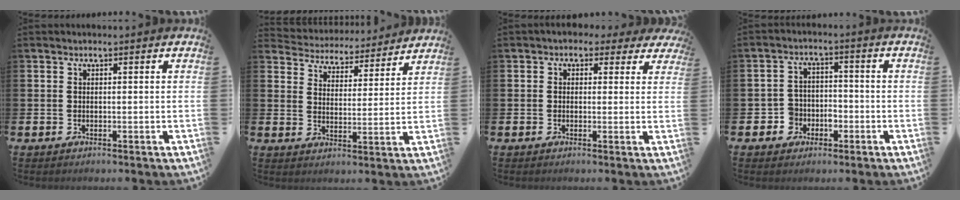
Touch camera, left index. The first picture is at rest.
{"total": 4.4, "force": [4.2, 1.3, -0.4], "torque": [-0.017, -0.043, 0.067]}
{"total": 1.9, "force": [1.0, 1.5, 0.3], "torque": [-0.012, 0.002, 0.014]}
{"total": 3.9, "force": [-1.9, 3.4, 0.5], "torque": [-0.028, 0.009, -0.039]}